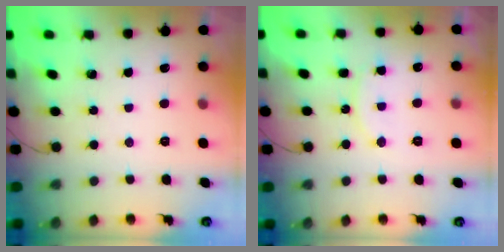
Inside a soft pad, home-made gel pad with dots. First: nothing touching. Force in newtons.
{"total": 8.4, "press": 8.4, "slide": 0.6}